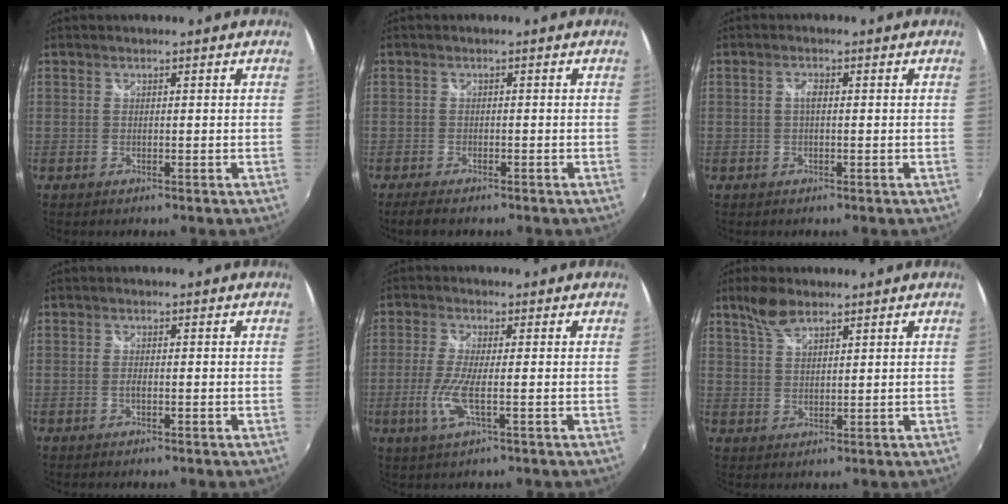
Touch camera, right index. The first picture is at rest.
{"total": 4.1, "force": [-3.3, 1.2, 2.1], "torque": [-0.050, -0.018, -0.058]}
{"total": 1.3, "force": [0.0, 0.5, 1.2], "torque": [-0.023, 0.004, -0.003]}
{"total": 1.0, "force": [-0.3, 0.1, 0.9], "torque": [-0.020, -0.001, -0.007]}
{"total": 5.9, "force": [-1.5, 0.4, 5.7], "torque": [-0.130, -0.009, -0.033]}
{"total": 5.0, "force": [3.7, 1.8, 2.8], "torque": [-0.053, 0.008, 0.072]}